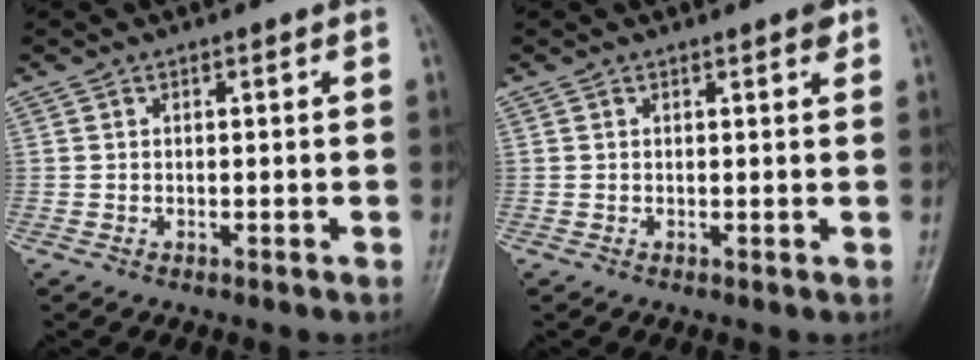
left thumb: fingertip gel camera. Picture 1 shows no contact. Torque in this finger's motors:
{"motor_torque": [0.40, 0.26, 0.20, -0.23, 0.00]}